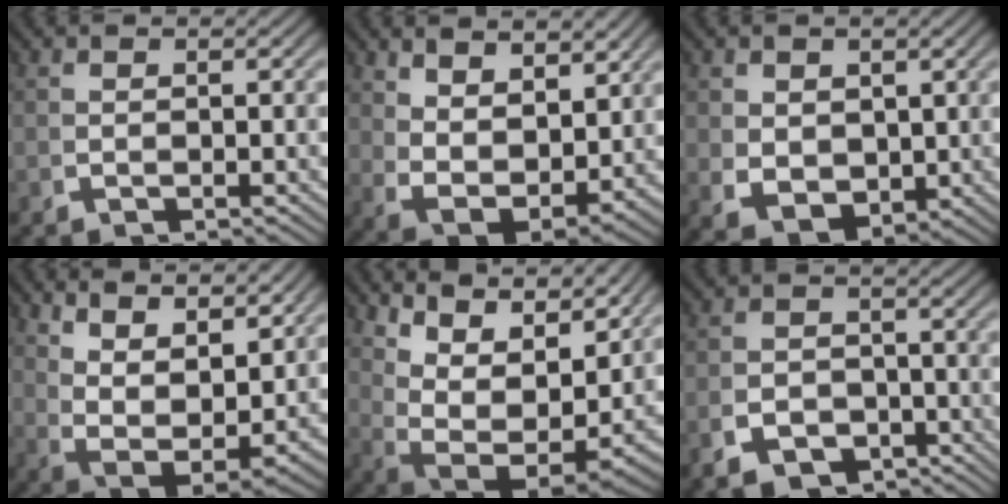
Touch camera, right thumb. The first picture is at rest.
{"total": 8.3, "force": [0.0, 5.9, 5.8], "torque": [-0.139, -0.049, 0.023]}
{"total": 5.2, "force": [0.0, 3.9, 3.4], "torque": [-0.082, -0.032, 0.027]}
{"total": 10.2, "force": [1.3, 6.5, 7.7], "torque": [-0.169, -0.049, 0.043]}
{"total": 13.8, "force": [1.8, 8.8, 10.5], "torque": [-0.214, -0.052, 0.050]}
{"total": 7.1, "force": [-4.4, 5.1, 2.4], "torque": [-0.033, -0.030, -0.061]}